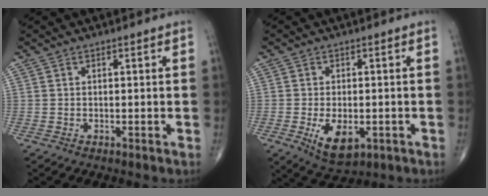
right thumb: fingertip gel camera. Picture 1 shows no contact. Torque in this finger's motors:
{"motor_torque": [-0.17, 0.39, 0.02, -0.19, 0.16]}